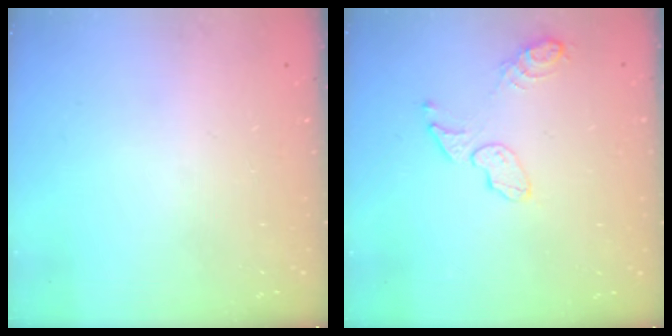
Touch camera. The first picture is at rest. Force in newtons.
{"total": 6.8, "press": 6.8, "slide": 0.5}